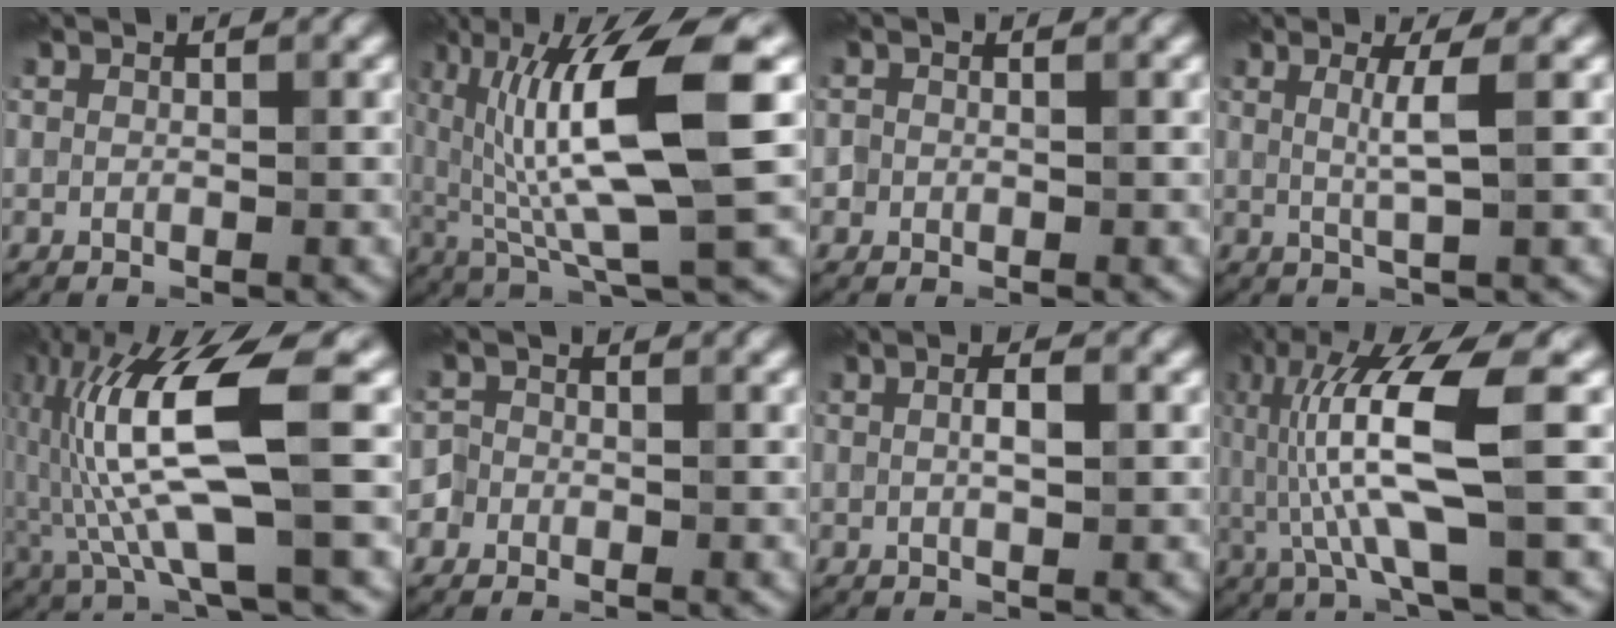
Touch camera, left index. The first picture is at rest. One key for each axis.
{"total": 11.8, "fx": 2.2, "fy": 2.5, "fz": 11.3, "tx": -0.192, "ty": 0.002, "tz": 0.041}
{"total": 0.6, "fx": -0.1, "fy": 0.5, "fz": -0.3, "tx": 0.012, "ty": 0.000, "tz": -0.003}
{"total": 2.5, "fx": 0.7, "fy": 0.3, "fz": 2.4, "tx": -0.042, "ty": 0.000, "tz": 0.007}
{"total": 10.9, "fx": 0.0, "fy": 2.2, "fz": 10.7, "tx": -0.220, "ty": 0.013, "tz": 0.001}
{"total": 2.0, "fx": -1.1, "fy": 1.6, "fz": -0.2, "tx": 0.022, "ty": 0.008, "tz": -0.025}
{"total": 1.8, "fx": 0.4, "fy": 0.4, "fz": 1.7, "tx": -0.031, "ty": 0.003, "tz": 0.004}
{"total": 9.1, "fx": 0.5, "fy": 1.5, "fz": 8.9, "tx": -0.187, "ty": 0.005, "tz": 0.015}